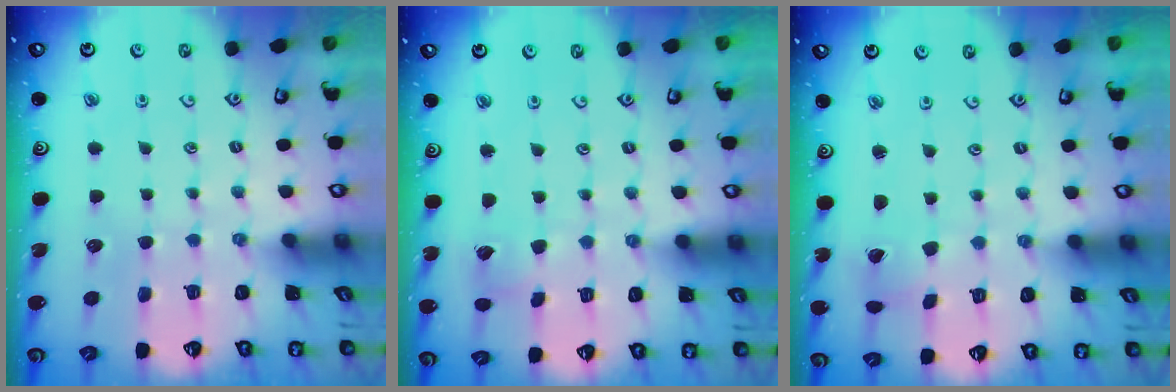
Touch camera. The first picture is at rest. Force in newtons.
{"total": 5.2, "press": 5.2, "slide": 0.5}
{"total": 2.4, "press": 2.4, "slide": 0.3}